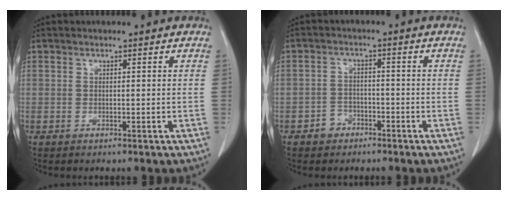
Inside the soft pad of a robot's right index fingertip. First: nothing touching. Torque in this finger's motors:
{"motor_torque": [-0.11, -0.05, -0.22, -0.06]}